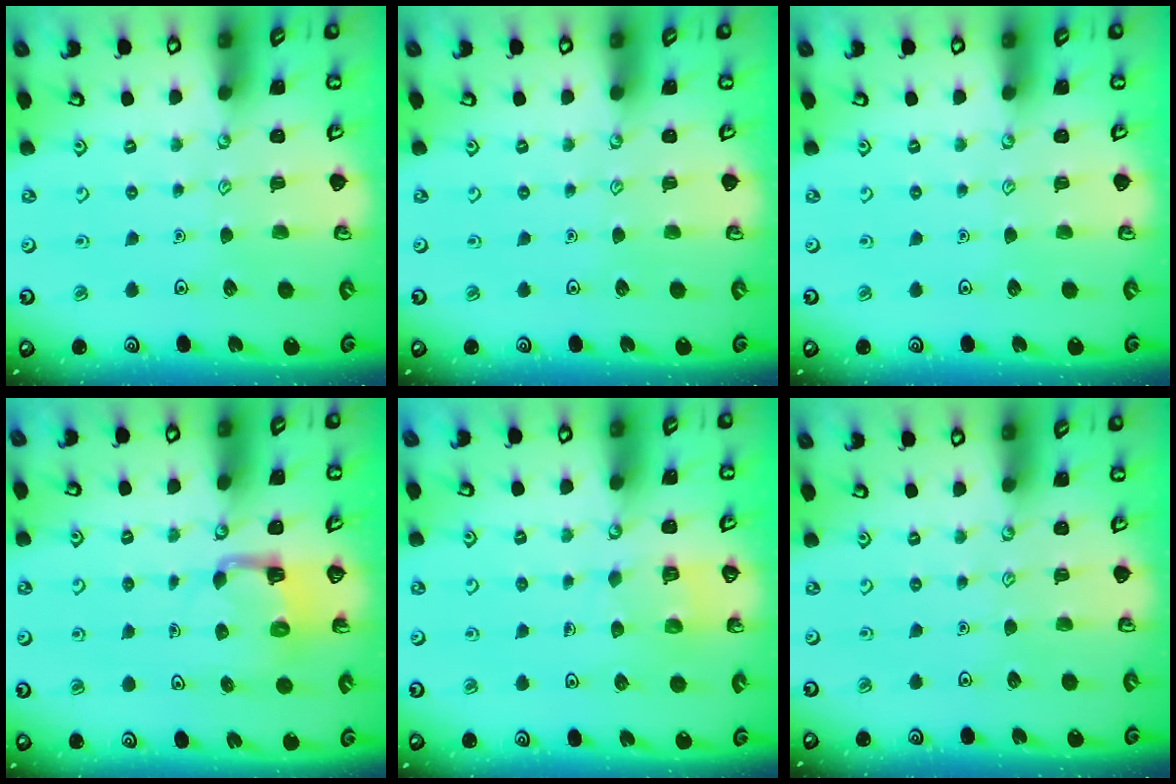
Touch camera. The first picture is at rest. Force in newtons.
{"total": 0.0}
{"total": 0.0}
{"total": 3.6, "press": 3.6, "slide": 0.3}
{"total": 6.1, "press": 6.1, "slide": 0.4}
{"total": 0.0}